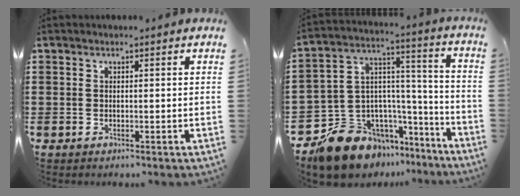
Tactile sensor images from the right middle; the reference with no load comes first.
{"total": 13.0, "force": [-10.6, 7.0, 2.9], "torque": [-0.084, 0.020, -0.195]}